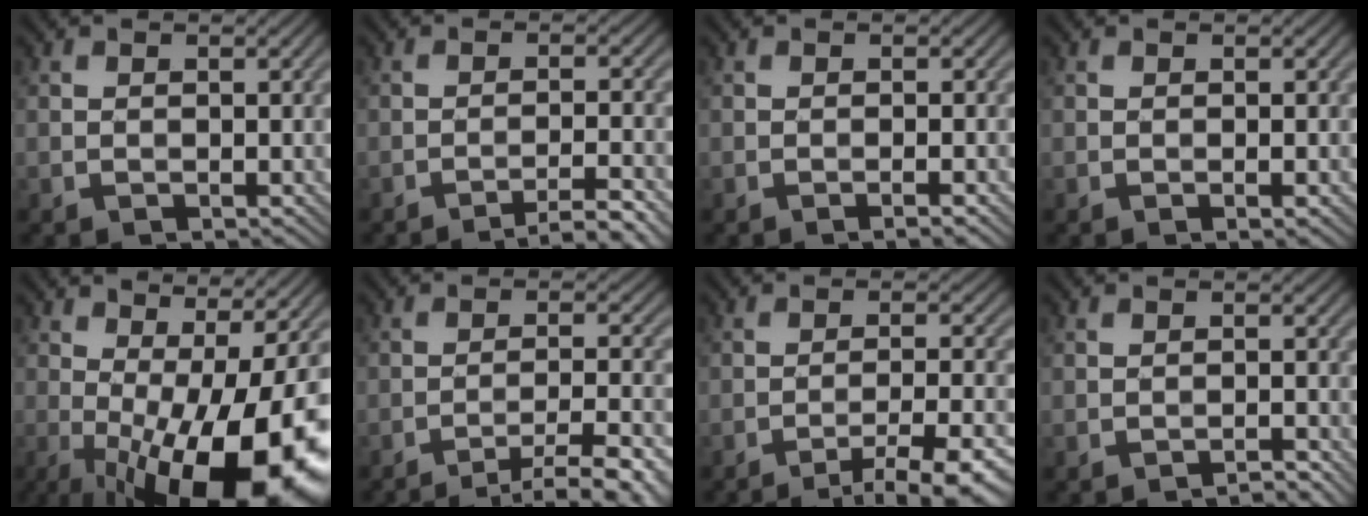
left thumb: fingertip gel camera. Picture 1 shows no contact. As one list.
[{"total": 4.8, "force": [-3.5, 0.5, 3.3], "torque": [-0.053, 0.015, -0.062]}, {"total": 1.4, "force": [-0.7, 0.0, 1.3], "torque": [-0.017, 0.006, -0.017]}, {"total": 0.8, "force": [-0.3, 0.0, 0.8], "torque": [-0.015, -0.001, -0.007]}, {"total": 18.9, "force": [-4.3, 6.4, 17.3], "torque": [-0.236, -0.012, -0.056]}, {"total": 8.9, "force": [-6.5, 1.3, 5.9], "torque": [-0.093, 0.008, -0.092]}, {"total": 8.5, "force": [-5.9, 1.3, 6.0], "torque": [-0.089, 0.010, -0.083]}, {"total": 1.6, "force": [-1.4, 0.0, 0.8], "torque": [-0.005, 0.008, -0.027]}]